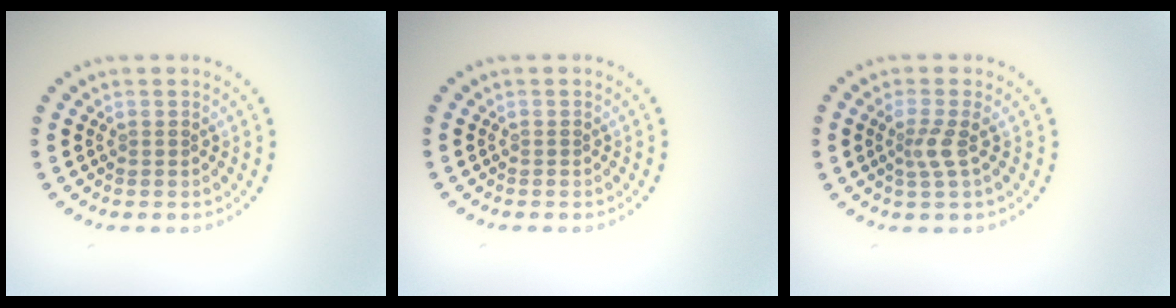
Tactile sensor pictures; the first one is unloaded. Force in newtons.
{"total": 0.0}
{"total": 2.0, "press": 1.5, "slide": 1.3}